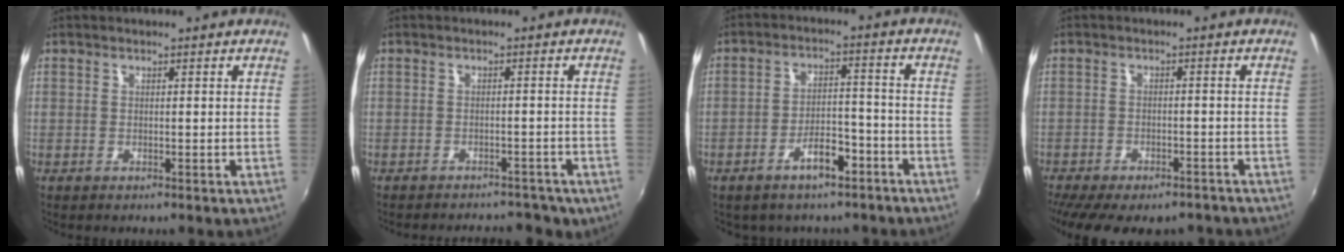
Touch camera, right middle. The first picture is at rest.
{"total": 10.9, "force": [-9.0, 4.7, 3.9], "torque": [-0.082, 0.000, -0.104]}
{"total": 7.3, "force": [-5.1, 3.8, 3.8], "torque": [-0.072, 0.023, -0.062]}
{"total": 14.0, "force": [-11.3, 4.9, 6.6], "torque": [-0.142, -0.036, -0.158]}